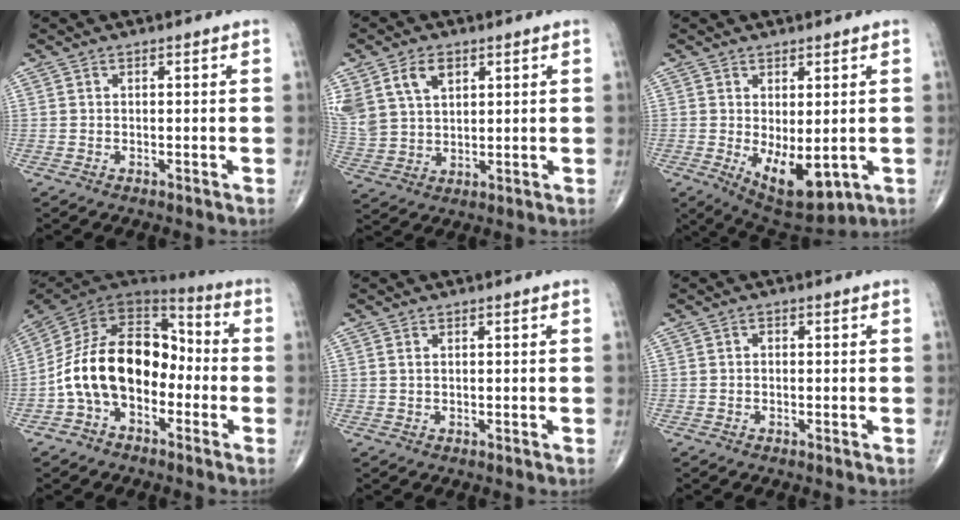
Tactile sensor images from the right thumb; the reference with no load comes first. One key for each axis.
{"total": 12.0, "fx": 5.6, "fy": 8.0, "fz": 7.0, "tx": -0.150, "ty": -0.006, "tz": 0.118}
{"total": 9.8, "fx": -1.6, "fy": 4.6, "fz": 8.6, "tx": -0.120, "ty": -0.018, "tz": -0.004}
{"total": 17.9, "fx": -3.8, "fy": 11.8, "fz": 12.9, "tx": -0.209, "ty": 0.065, "tz": -0.077}
{"total": 0.7, "fx": 0.3, "fy": 0.3, "fz": 0.5, "tx": -0.013, "ty": 0.005, "tz": 0.006}
{"total": 0.7, "fx": -0.1, "fy": 0.5, "fz": 0.4, "tx": -0.005, "ty": 0.002, "tz": -0.006}